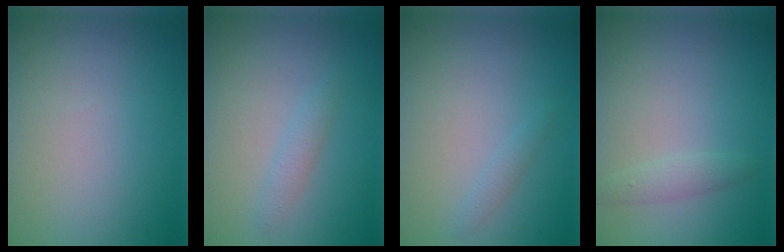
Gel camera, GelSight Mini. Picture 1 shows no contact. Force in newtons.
{"total": 1.3, "press": 1.3, "slide": 0.0}
{"total": 0.8, "press": 0.8, "slide": 0.1}
{"total": 1.3, "press": 1.3, "slide": 0.0}